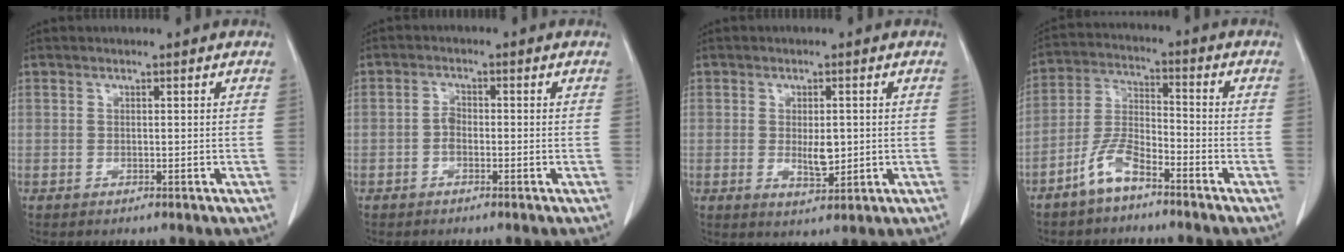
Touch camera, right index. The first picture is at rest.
{"total": 1.7, "force": [-0.6, 1.1, 1.2], "torque": [-0.021, 0.005, -0.012]}
{"total": 4.0, "force": [0.0, 1.6, 3.7], "torque": [-0.063, -0.007, 0.006]}
{"total": 6.9, "force": [-4.9, 2.3, 4.3], "torque": [-0.102, 0.004, -0.101]}